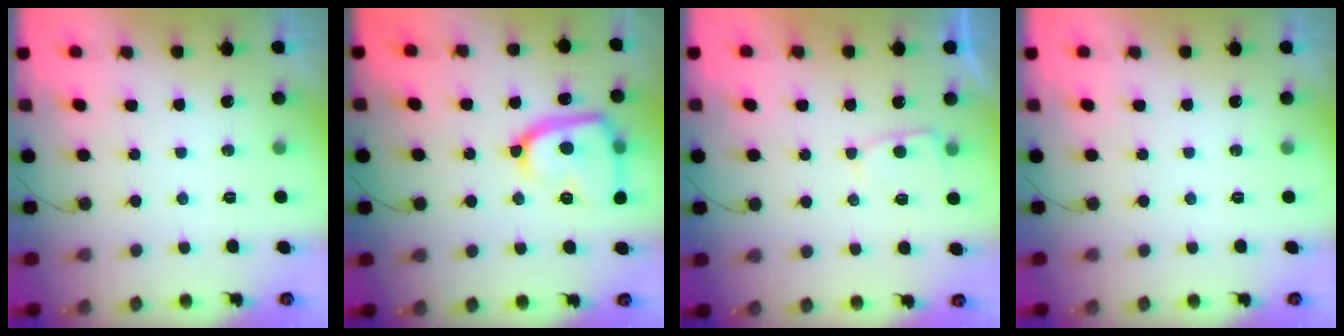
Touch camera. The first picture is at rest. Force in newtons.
{"total": 17.8, "press": 17.7, "slide": 1.6}
{"total": 3.5, "press": 3.5, "slide": 0.5}
{"total": 0.0}